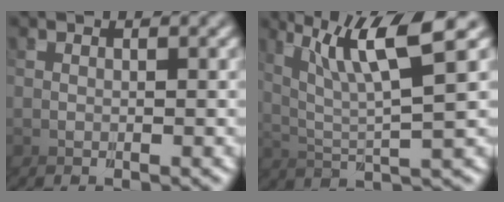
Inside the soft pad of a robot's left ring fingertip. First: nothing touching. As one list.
[{"total": 5.7, "force": [5.3, -1.3, 1.8], "torque": [-0.071, 0.035, 0.070]}]